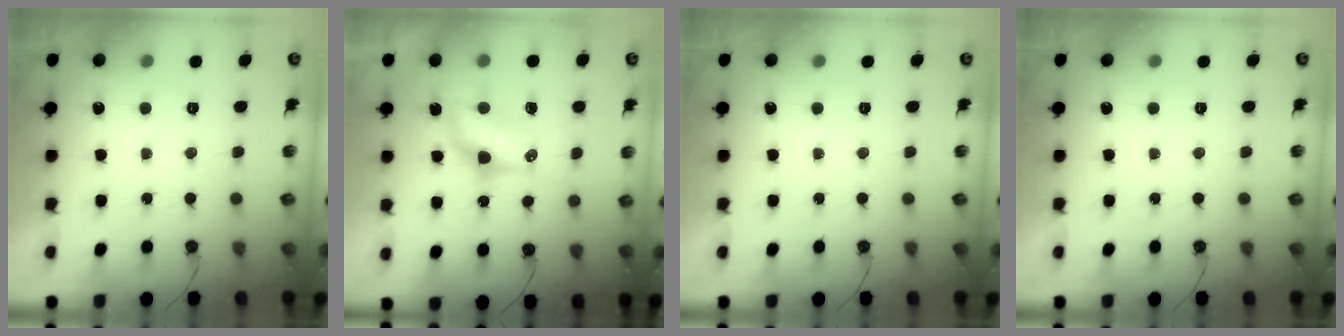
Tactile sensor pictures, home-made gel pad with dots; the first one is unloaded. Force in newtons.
{"total": 7.2, "press": 7.1, "slide": 1.2}
{"total": 0.0}
{"total": 0.0}